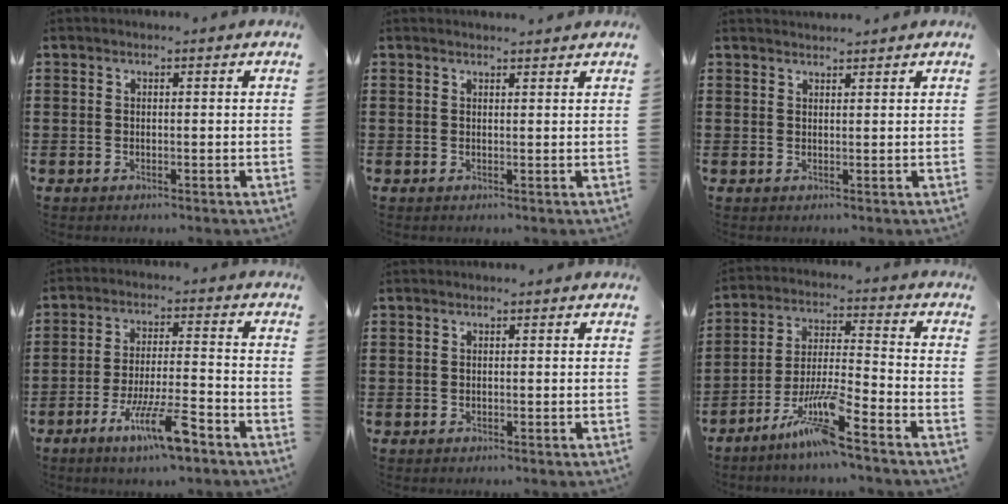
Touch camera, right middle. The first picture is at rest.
{"total": 1.0, "force": [1.0, 0.0, 0.1], "torque": [0.005, -0.005, 0.016]}
{"total": 1.4, "force": [1.4, 0.1, 0.0], "torque": [-0.003, 0.000, 0.026]}
{"total": 9.3, "force": [-5.7, 1.5, 7.2], "torque": [-0.135, -0.004, -0.102]}
{"total": 0.0}
{"total": 9.8, "force": [-7.0, 0.5, 6.9], "torque": [-0.149, -0.010, -0.140]}